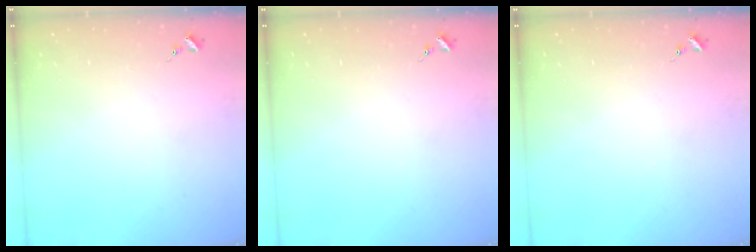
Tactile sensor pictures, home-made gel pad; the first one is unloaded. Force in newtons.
{"total": 0.0}
{"total": 0.0}